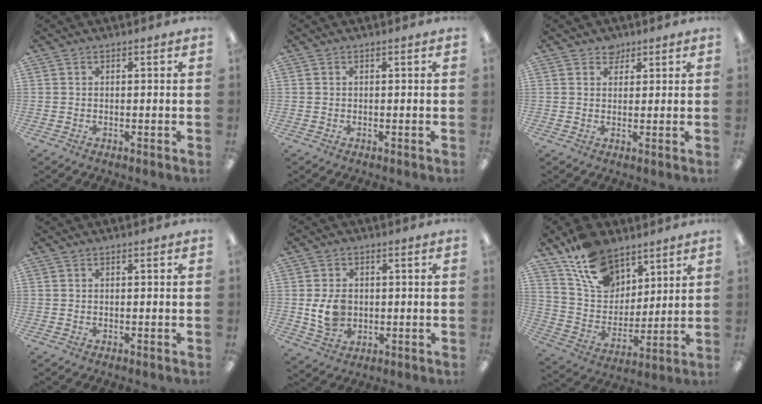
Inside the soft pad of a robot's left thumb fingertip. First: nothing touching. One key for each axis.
{"total": 0.0}
{"total": 3.0, "fx": 2.2, "fy": 2.0, "fz": 0.3, "tx": 0.005, "ty": -0.007, "tz": 0.040}
{"total": 0.0}
{"total": 7.3, "fx": -0.2, "fy": 5.5, "fz": 4.8, "tx": -0.097, "ty": -0.003, "tz": -0.005}
{"total": 15.2, "fx": 10.0, "fy": 9.6, "fz": 6.1, "tx": -0.111, "ty": -0.053, "tz": 0.193}